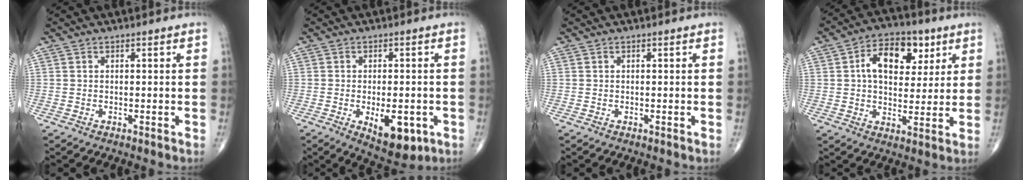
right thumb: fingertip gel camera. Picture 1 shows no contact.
{"total": 9.5, "force": [-3.0, 4.4, 7.8], "torque": [-0.098, -0.002, -0.030]}
{"total": 0.0}
{"total": 13.1, "force": [4.2, 8.2, 9.2], "torque": [-0.109, 0.000, 0.062]}